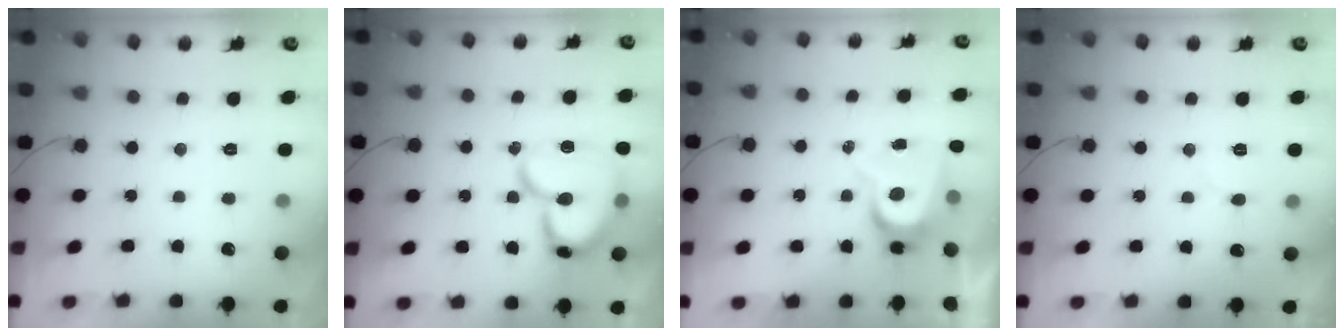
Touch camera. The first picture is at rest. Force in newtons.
{"total": 19.2, "press": 19.1, "slide": 2.0}
{"total": 7.1, "press": 7.1, "slide": 0.1}
{"total": 4.8, "press": 4.8, "slide": 0.4}